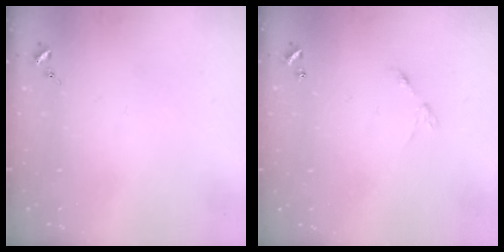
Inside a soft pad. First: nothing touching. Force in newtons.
{"total": 5.9, "press": 5.9, "slide": 0.4}